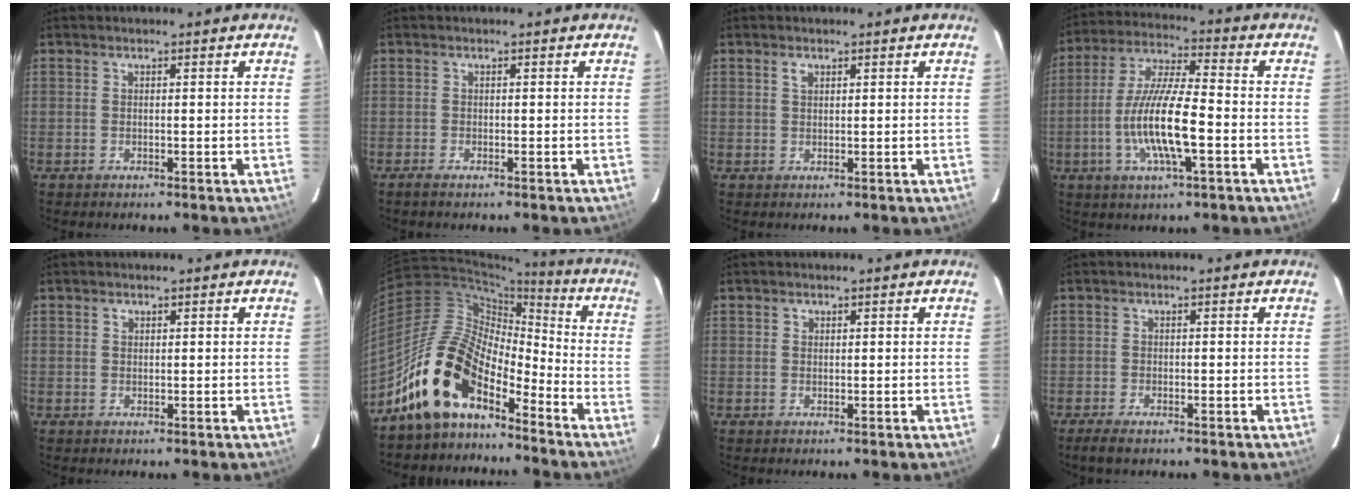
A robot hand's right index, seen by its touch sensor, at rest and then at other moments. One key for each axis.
{"total": 1.3, "fx": -1.1, "fy": 0.2, "fz": 0.7, "tx": -0.014, "ty": -0.004, "tz": -0.021}
{"total": 1.3, "fx": 0.7, "fy": 0.8, "fz": 0.7, "tx": -0.015, "ty": 0.004, "tz": 0.012}
{"total": 13.9, "fx": -3.7, "fy": 2.5, "fz": 13.1, "tx": -0.262, "ty": -0.004, "tz": -0.073}
{"total": 0.7, "fx": 0.3, "fy": 0.6, "fz": 0.2, "tx": -0.004, "ty": 0.003, "tz": 0.006}
{"total": 14.5, "fx": -10.6, "fy": 6.3, "fz": 7.6, "tx": -0.136, "ty": 0.021, "tz": -0.210}
{"total": 0.7, "fx": 0.2, "fy": 0.6, "fz": 0.1, "tx": 0.001, "ty": 0.004, "tz": 0.003}
{"total": 3.0, "fx": -2.2, "fy": 0.7, "fz": 1.8, "tx": -0.042, "ty": -0.009, "tz": -0.041}